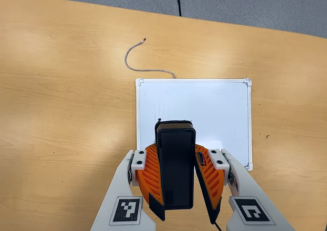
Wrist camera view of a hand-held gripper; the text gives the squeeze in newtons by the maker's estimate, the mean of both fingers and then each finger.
{"total": 9.4, "left": 9.5, "right": 9.3}